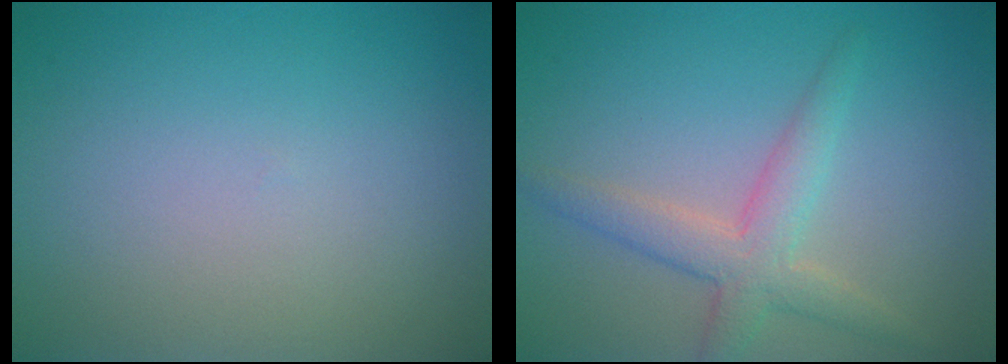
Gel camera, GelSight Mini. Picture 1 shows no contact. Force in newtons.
{"total": 3.5, "press": 3.5, "slide": 0.1}